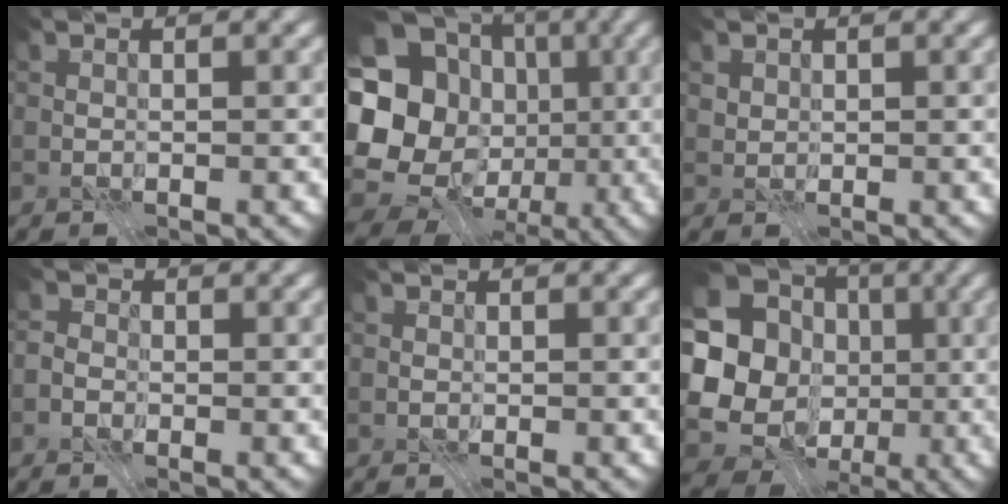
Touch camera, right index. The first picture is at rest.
{"total": 19.7, "force": [-2.4, 17.0, 9.8], "torque": [-0.204, 0.021, -0.055]}
{"total": 1.1, "force": [0.6, 0.9, 0.4], "torque": [-0.013, -0.007, 0.020]}
{"total": 2.5, "force": [-0.6, 2.2, 0.9], "torque": [0.009, 0.013, -0.040]}
{"total": 0.5, "force": [-0.2, 0.5, 0.1], "torque": [0.001, -0.002, -0.006]}
{"total": 17.6, "force": [-1.8, 16.3, 6.6], "torque": [-0.159, 0.007, -0.043]}